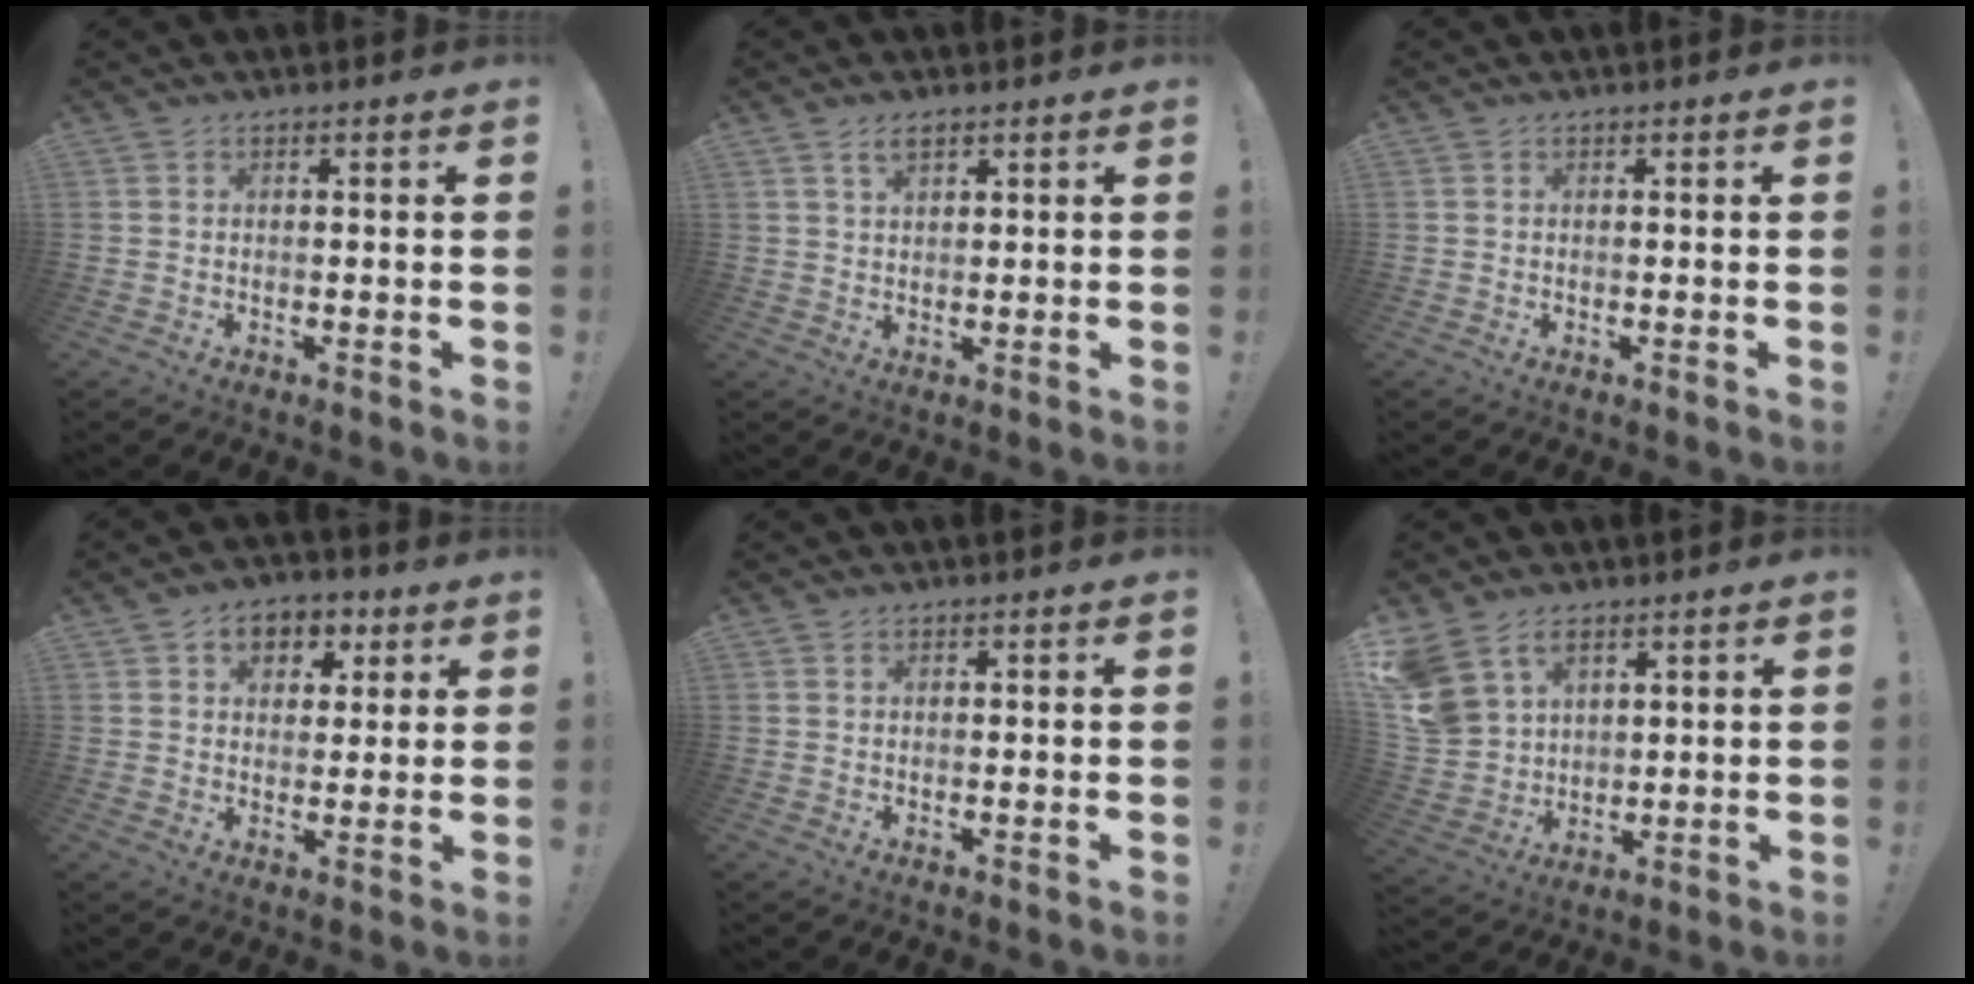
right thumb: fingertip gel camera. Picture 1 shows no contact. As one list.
[{"total": 3.3, "force": [2.0, 1.5, 2.1], "torque": [-0.031, -0.004, 0.034]}, {"total": 0.0}, {"total": 7.8, "force": [3.4, 6.0, 3.7], "torque": [-0.045, -0.012, 0.062]}, {"total": 0.0}, {"total": 10.8, "force": [6.3, 7.6, 4.4], "torque": [-0.097, -0.038, 0.131]}]